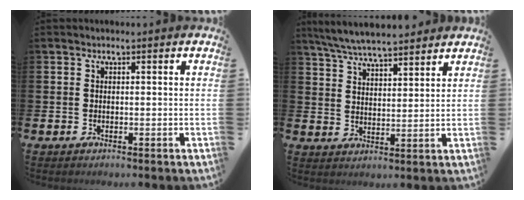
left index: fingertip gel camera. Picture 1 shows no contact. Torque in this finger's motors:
{"motor_torque": [1.04, -1.10, 0.85, 0.21]}